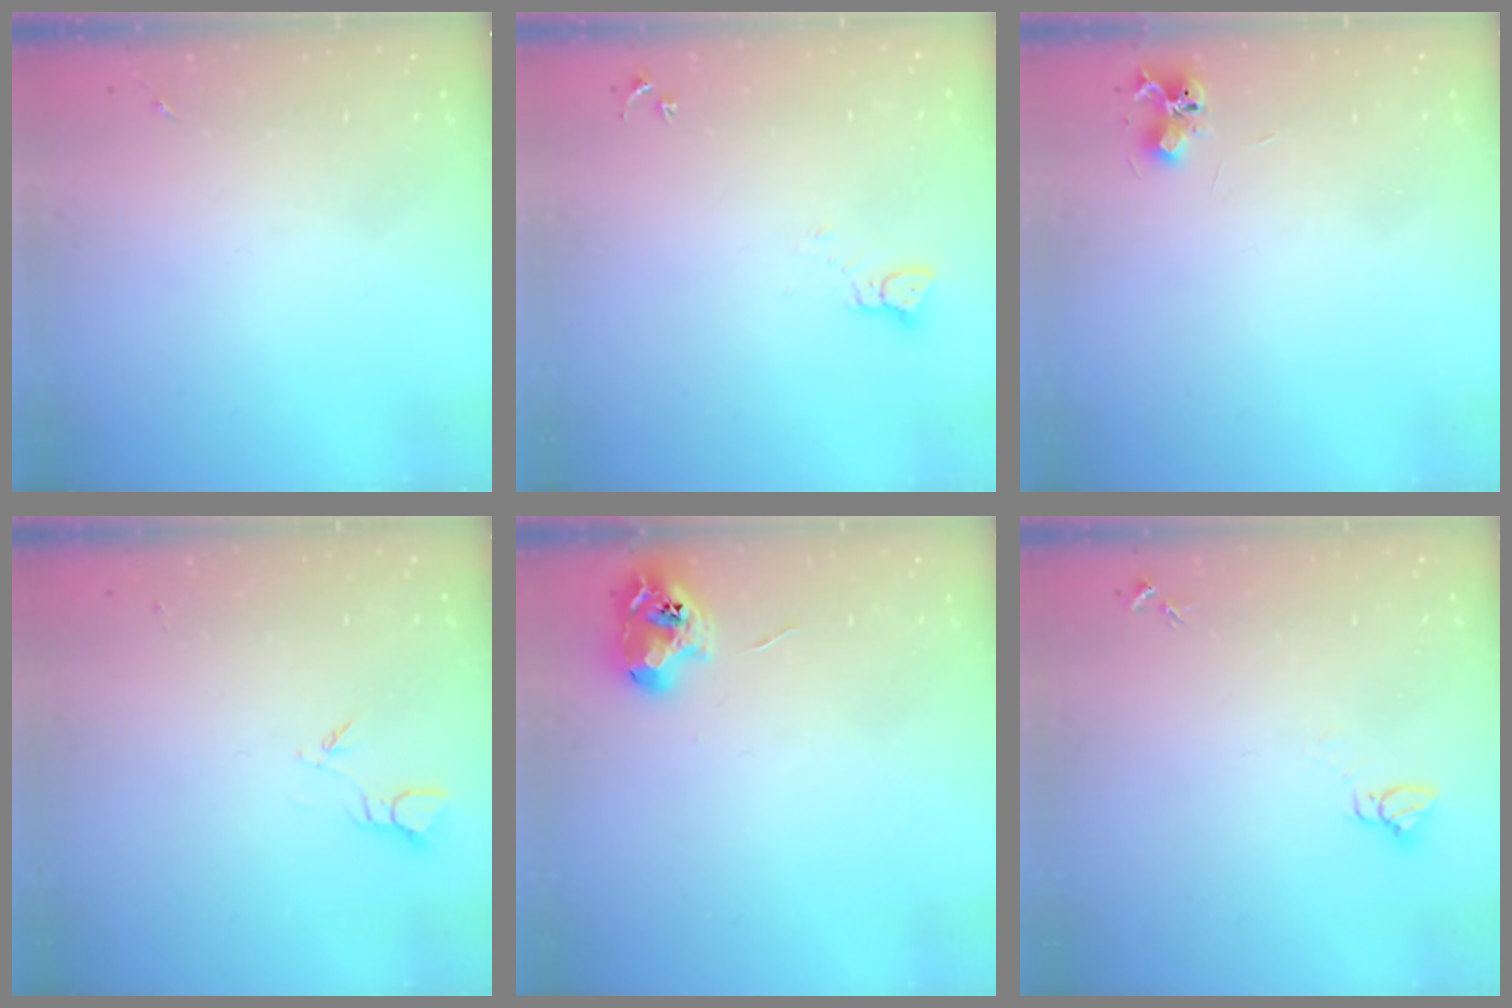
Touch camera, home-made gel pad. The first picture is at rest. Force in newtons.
{"total": 2.2, "press": 2.2, "slide": 0.2}
{"total": 6.5, "press": 6.5, "slide": 0.8}
{"total": 2.7, "press": 2.7, "slide": 0.3}
{"total": 8.7, "press": 8.6, "slide": 0.8}
{"total": 2.8, "press": 2.8, "slide": 0.1}